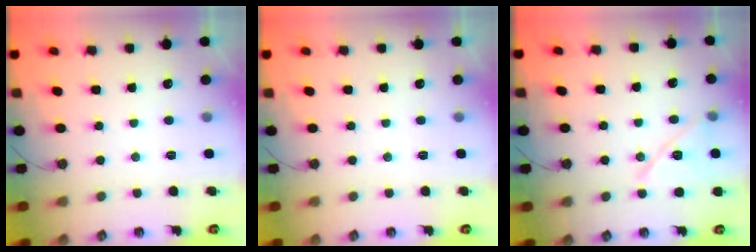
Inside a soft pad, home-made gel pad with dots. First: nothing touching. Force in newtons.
{"total": 0.0}
{"total": 13.5, "press": 12.9, "slide": 3.9}